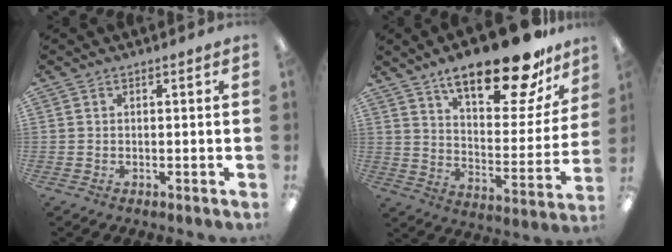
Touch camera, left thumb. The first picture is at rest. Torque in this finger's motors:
{"motor_torque": [0.45, 0.50, 1.51, -1.27, 0.09]}